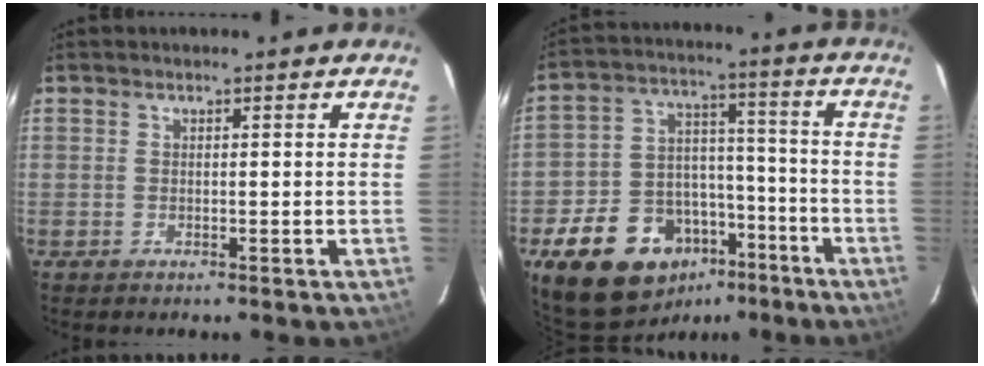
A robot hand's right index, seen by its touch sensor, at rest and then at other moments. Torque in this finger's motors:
{"motor_torque": [1.23, -0.91, 0.16, 0.01]}